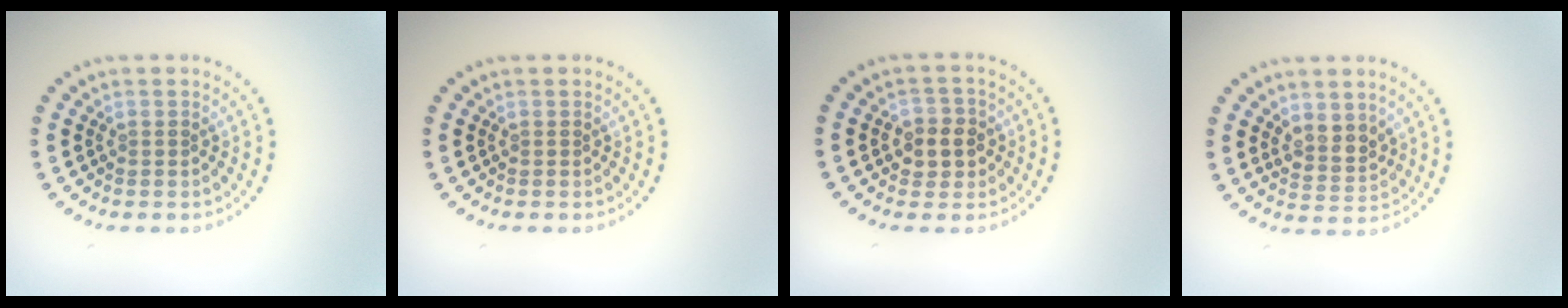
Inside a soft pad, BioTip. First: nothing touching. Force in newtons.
{"total": 0.0}
{"total": 2.8, "press": 2.7, "slide": 0.7}
{"total": 2.5, "press": 2.2, "slide": 1.2}